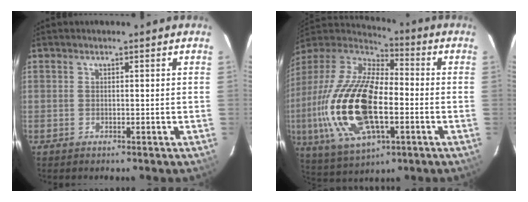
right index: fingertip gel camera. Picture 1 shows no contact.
{"total": 25.5, "force": [-4.6, 11.6, 22.2], "torque": [-0.476, -0.019, -0.080]}